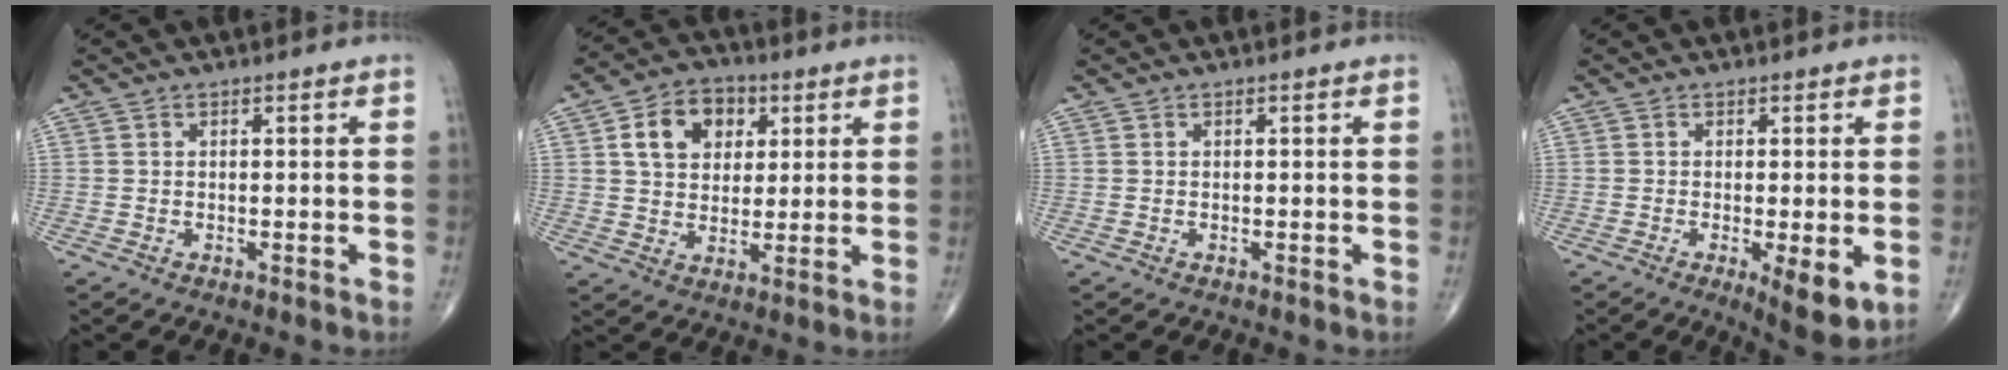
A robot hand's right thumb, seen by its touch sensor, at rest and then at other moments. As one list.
[{"total": 10.5, "force": [3.4, 7.8, 6.1], "torque": [-0.070, -0.004, 0.054]}, {"total": 0.0}, {"total": 6.5, "force": [-1.7, 1.7, 6.1], "torque": [-0.090, -0.020, -0.025]}]